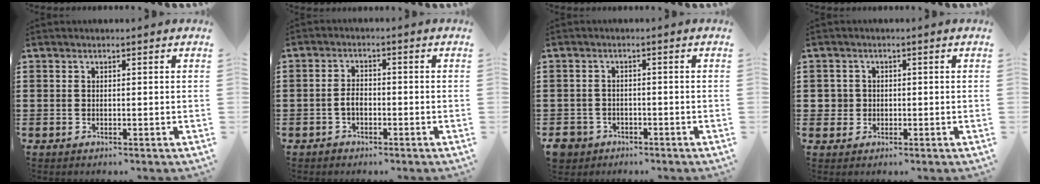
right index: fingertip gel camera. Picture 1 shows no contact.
{"total": 2.6, "force": [-0.9, 1.6, 1.8], "torque": [-0.044, 0.001, -0.020]}
{"total": 2.8, "force": [-2.4, 1.5, 0.0], "torque": [-0.014, -0.002, -0.055]}
{"total": 2.3, "force": [-0.2, 2.2, 0.4], "torque": [-0.018, 0.007, -0.007]}